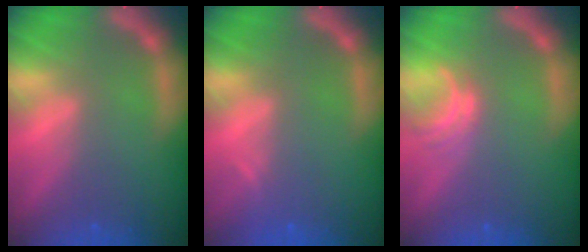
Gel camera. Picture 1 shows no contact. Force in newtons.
{"total": 0.9}
{"total": 2.0}